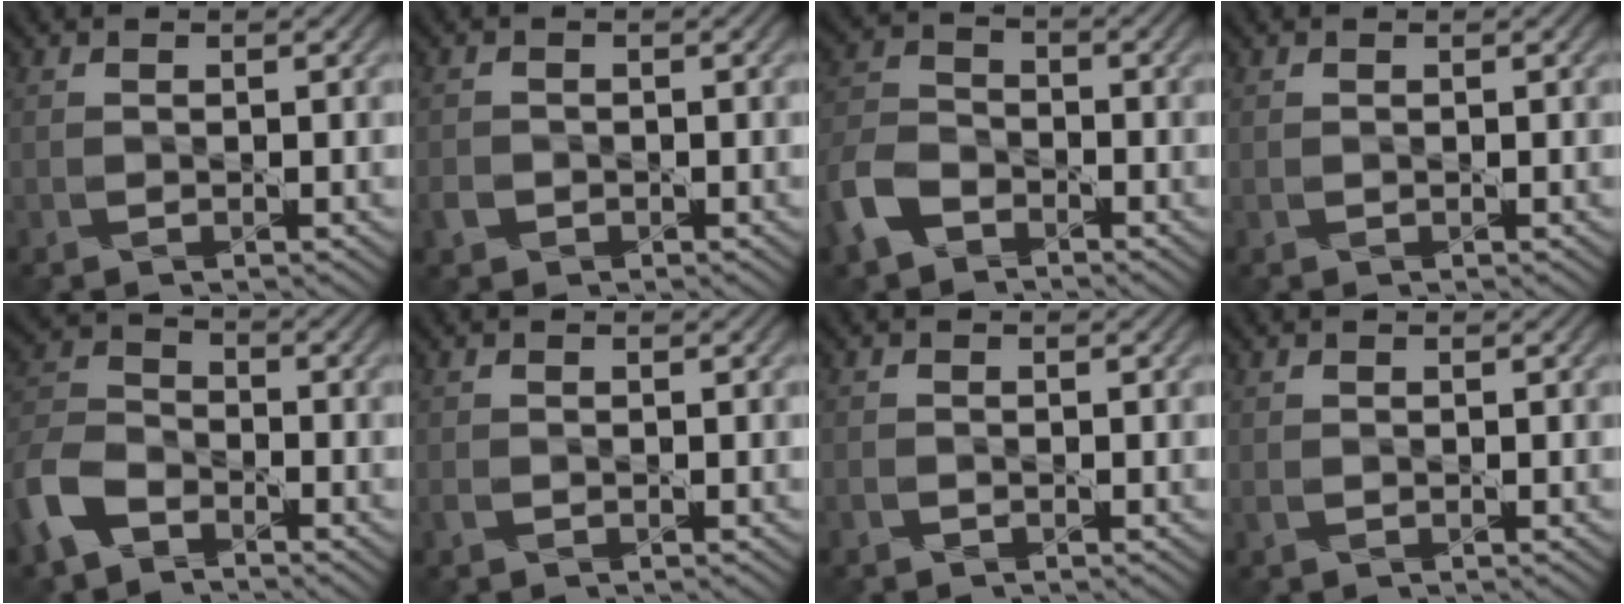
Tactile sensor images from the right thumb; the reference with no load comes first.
{"total": 1.6, "force": [-0.8, 1.3, 0.5], "torque": [-0.014, -0.003, -0.018]}
{"total": 7.3, "force": [-4.6, 4.5, 3.5], "torque": [-0.097, -0.003, -0.110]}
{"total": 0.0}
{"total": 8.0, "force": [-5.1, 4.7, 4.0], "torque": [-0.105, -0.003, -0.124]}
{"total": 1.0, "force": [-0.5, 0.6, 0.6], "torque": [-0.021, -0.001, -0.009]}
{"total": 0.9, "force": [-0.7, 0.5, 0.3], "torque": [-0.010, 0.000, -0.015]}
{"total": 0.7, "force": [-0.1, 0.5, 0.5], "torque": [-0.016, 0.000, -0.001]}